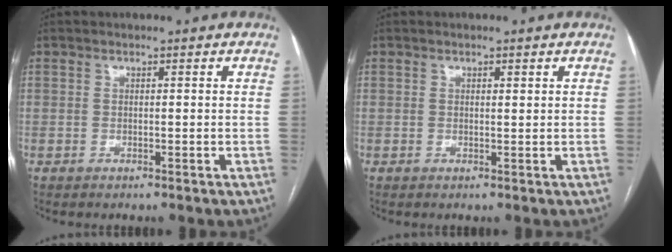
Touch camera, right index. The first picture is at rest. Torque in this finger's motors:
{"motor_torque": [0.12, 0.28, 0.00, 0.00]}